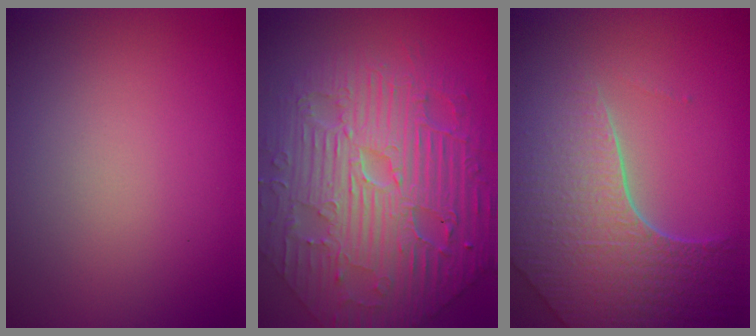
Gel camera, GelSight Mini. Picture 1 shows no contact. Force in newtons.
{"total": 11.7, "press": 7.8, "slide": 8.7}
{"total": 8.1, "press": 5.7, "slide": 5.7}